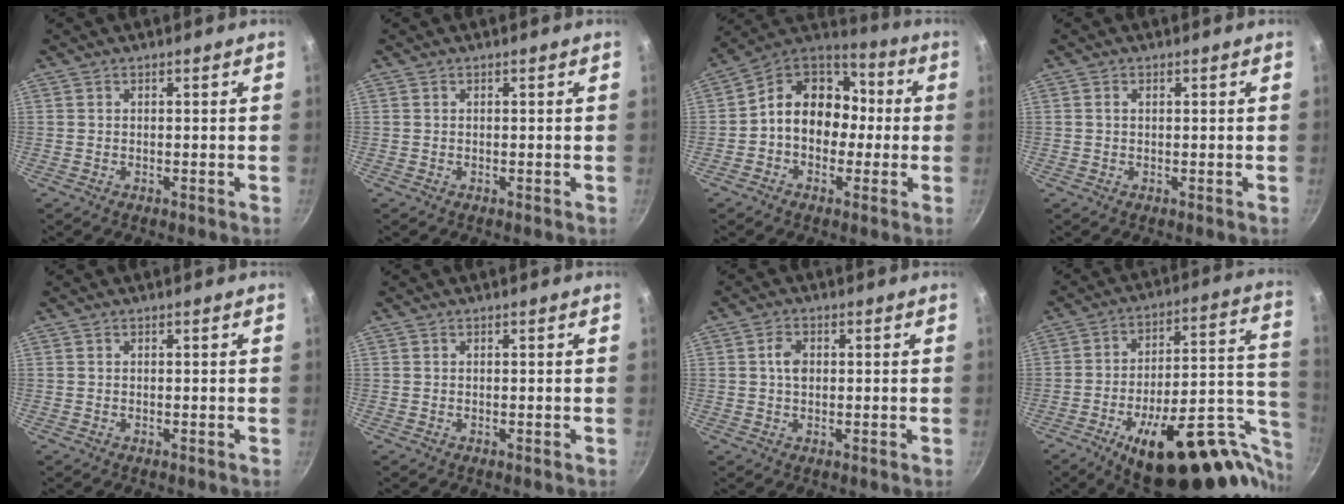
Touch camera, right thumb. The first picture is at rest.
{"total": 0.0}
{"total": 14.7, "force": [-0.7, 11.1, 9.5], "torque": [-0.109, 0.045, -0.027]}
{"total": 0.7, "force": [0.2, 0.4, 0.5], "torque": [-0.012, 0.003, 0.004]}
{"total": 0.0}
{"total": 0.0}
{"total": 3.2, "force": [0.4, 2.2, 2.3], "torque": [-0.037, 0.003, 0.003]}
{"total": 32.3, "force": [-15.4, 11.9, 25.8], "torque": [-0.246, 0.091, -0.212]}